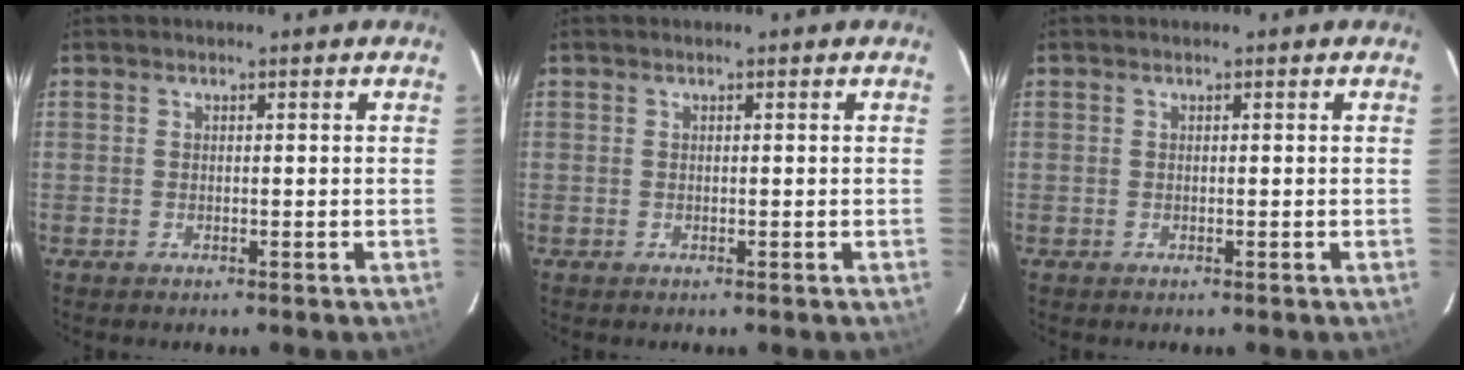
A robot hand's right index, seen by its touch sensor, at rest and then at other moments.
{"total": 0.0}
{"total": 0.0}